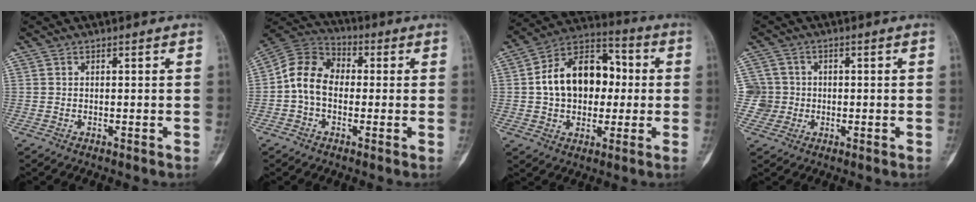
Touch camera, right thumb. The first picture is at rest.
{"total": 10.2, "force": [-0.7, 7.7, 6.6], "torque": [-0.105, 0.034, -0.029]}
{"total": 17.2, "force": [0.9, 11.9, 12.4], "torque": [-0.163, 0.033, 0.009]}
{"total": 4.7, "force": [-0.3, 4.7, -0.1], "torque": [0.028, 0.013, -0.011]}